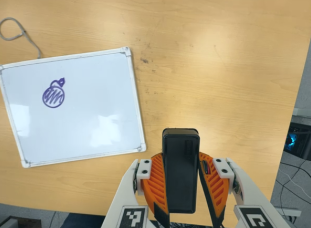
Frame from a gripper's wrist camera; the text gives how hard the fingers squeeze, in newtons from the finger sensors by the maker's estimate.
{"total": 8.1, "left": 6.6, "right": 9.6}